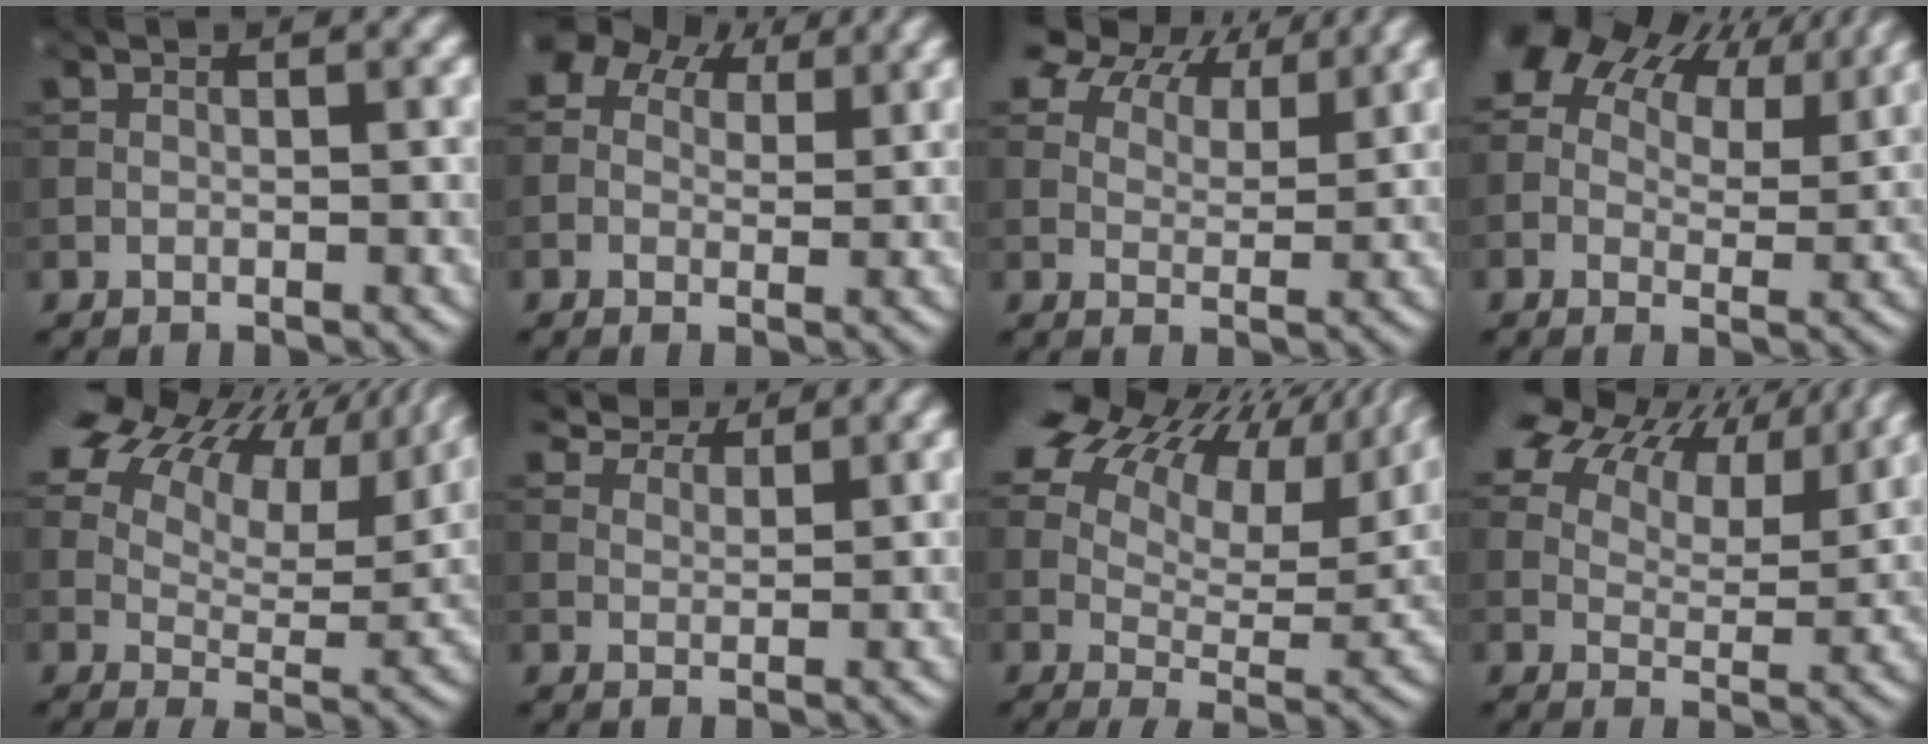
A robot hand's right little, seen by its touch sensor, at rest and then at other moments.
{"total": 5.5, "force": [3.3, 3.4, 2.8], "torque": [-0.054, 0.009, 0.042]}
{"total": 9.9, "force": [8.0, 3.8, 4.5], "torque": [-0.088, 0.011, 0.117]}
{"total": 11.2, "force": [7.0, 5.6, 6.8], "torque": [-0.124, 0.009, 0.114]}
{"total": 15.3, "force": [10.0, 7.0, 9.3], "torque": [-0.159, 0.029, 0.149]}
{"total": 6.1, "force": [5.3, 1.9, 2.1], "torque": [-0.052, -0.009, 0.103]}
{"total": 16.5, "force": [9.9, 7.9, 10.5], "torque": [-0.175, 0.037, 0.153]}
{"total": 11.7, "force": [8.6, 4.9, 6.2], "torque": [-0.119, 0.012, 0.125]}